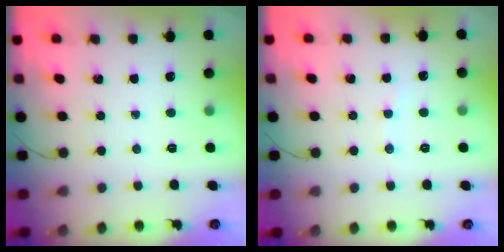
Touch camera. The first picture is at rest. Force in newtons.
{"total": 3.4, "press": 3.3, "slide": 0.9}